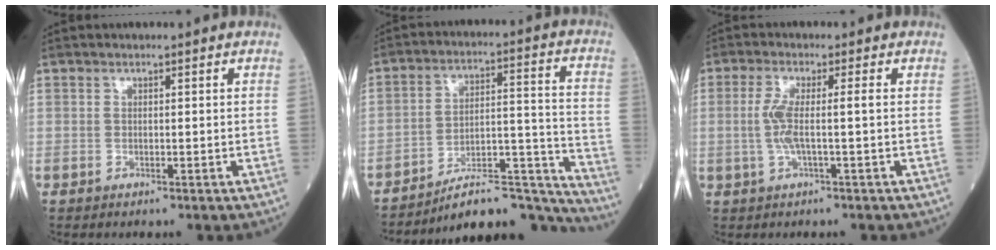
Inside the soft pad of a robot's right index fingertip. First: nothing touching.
{"total": 16.0, "force": [-15.3, 1.3, 4.3], "torque": [-0.040, 0.058, -0.234]}
{"total": 4.2, "force": [-0.2, 0.2, 4.1], "torque": [-0.099, 0.006, -0.004]}